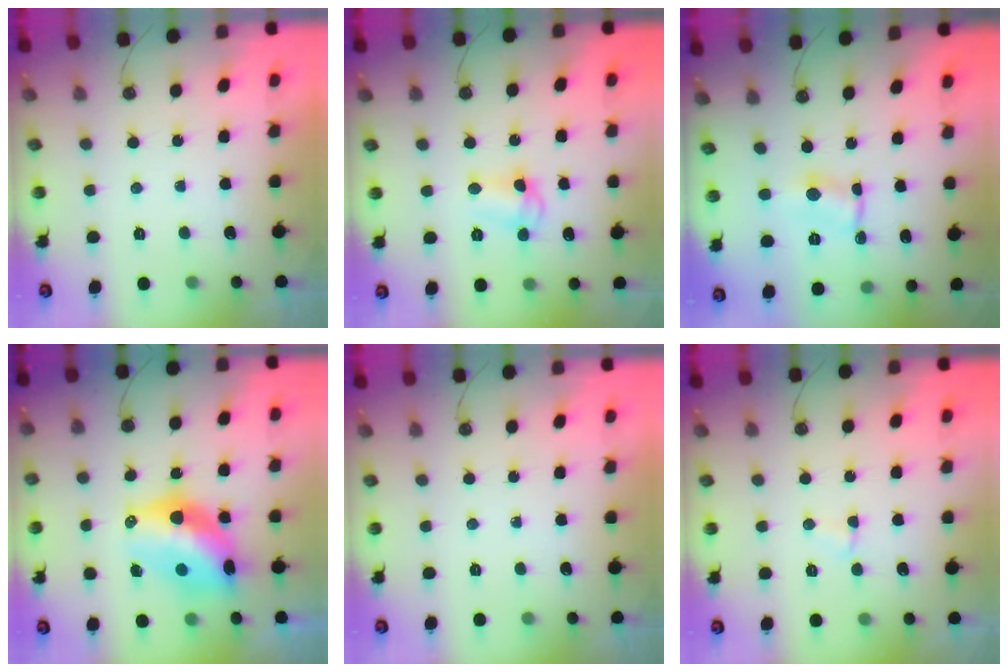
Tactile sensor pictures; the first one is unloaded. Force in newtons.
{"total": 7.1, "press": 6.4, "slide": 3.2}
{"total": 1.0, "press": 0.6, "slide": 0.8}
{"total": 15.0, "press": 14.2, "slide": 4.6}
{"total": 0.0}
{"total": 2.5, "press": 2.5, "slide": 0.7}